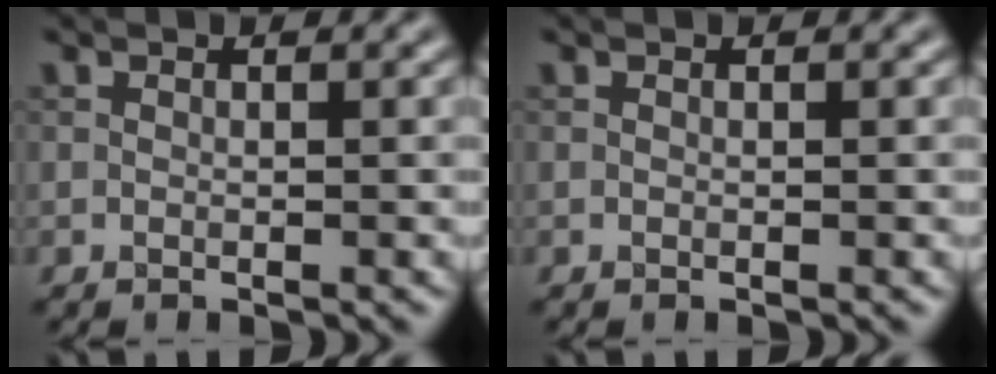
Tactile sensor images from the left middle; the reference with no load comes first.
{"total": 0.0}